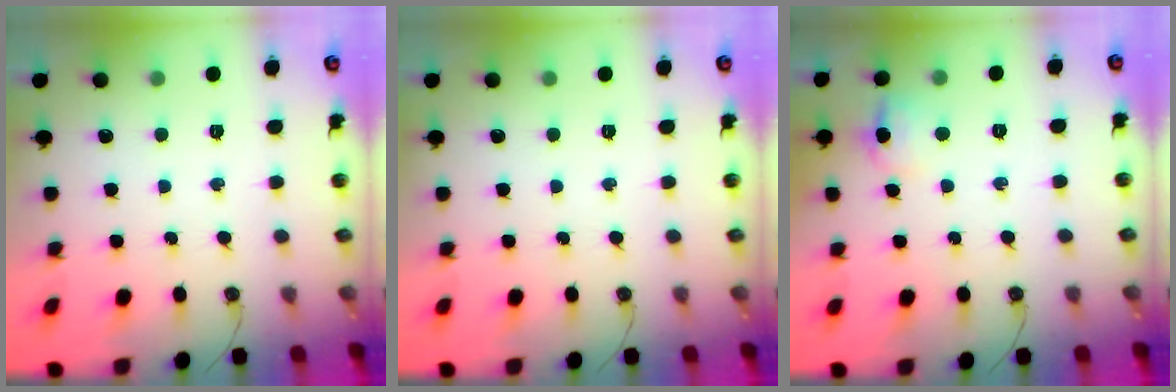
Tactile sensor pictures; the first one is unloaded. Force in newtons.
{"total": 0.0}
{"total": 6.4, "press": 6.2, "slide": 1.5}